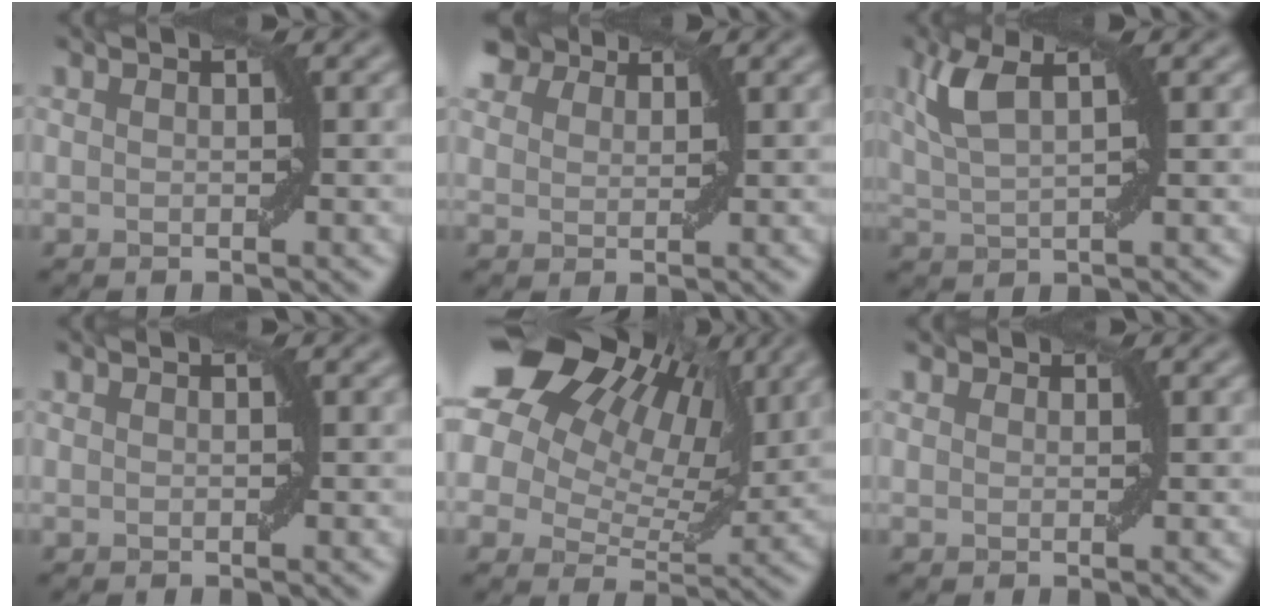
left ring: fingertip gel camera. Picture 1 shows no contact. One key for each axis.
{"total": 5.0, "fx": 4.0, "fy": 2.4, "fz": 1.9, "tx": -0.051, "ty": 0.009, "tz": 0.068}
{"total": 4.3, "fx": 1.7, "fy": 1.5, "fz": 3.7, "tx": -0.087, "ty": 0.008, "tz": 0.035}
{"total": 0.0}
{"total": 15.0, "fx": 8.1, "fy": 8.6, "fz": 9.2, "tx": -0.175, "ty": 0.051, "tz": 0.124}
{"total": 0.6, "fx": 0.5, "fy": 0.4, "fz": 0.0, "tx": 0.003, "ty": -0.001, "tz": 0.006}